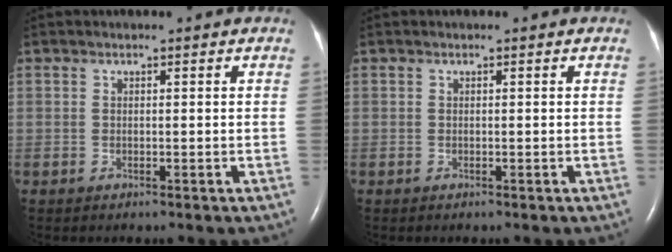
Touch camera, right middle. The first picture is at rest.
{"total": 0.0}